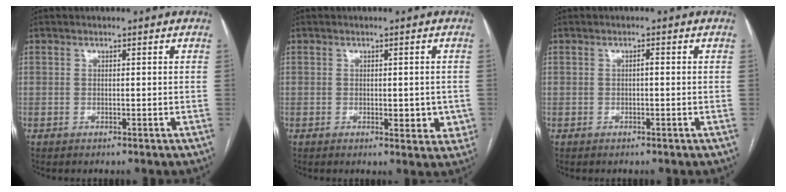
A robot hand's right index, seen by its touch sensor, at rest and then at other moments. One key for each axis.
{"total": 4.1, "fx": -0.7, "fy": 1.9, "fz": 3.5, "tx": -0.031, "ty": -0.003, "tz": -0.006}
{"total": 0.6, "fx": -0.1, "fy": 0.2, "fz": 0.6, "tx": -0.011, "ty": 0.002, "tz": -0.002}